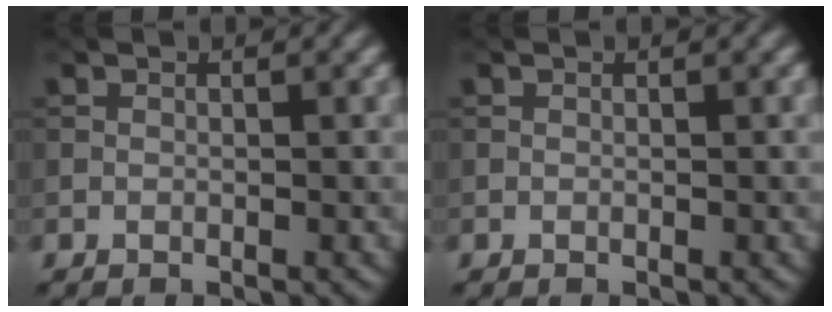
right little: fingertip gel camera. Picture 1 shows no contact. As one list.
[{"total": 0.0}]